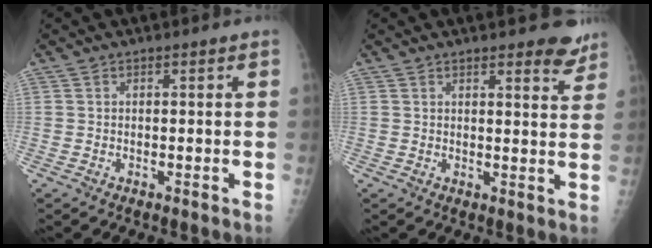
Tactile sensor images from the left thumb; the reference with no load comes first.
{"total": 5.4, "force": [4.3, 1.6, 2.8], "torque": [-0.012, -0.025, 0.045]}